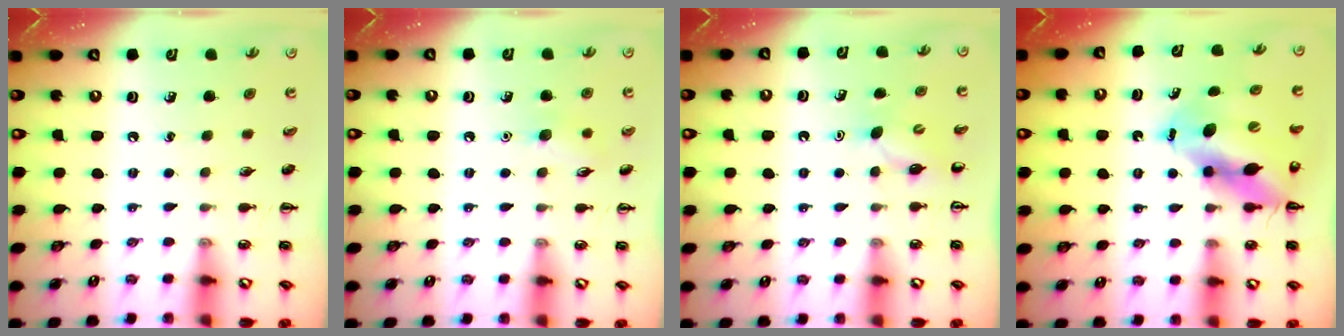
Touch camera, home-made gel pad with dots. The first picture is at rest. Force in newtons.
{"total": 6.8, "press": 6.6, "slide": 1.4}
{"total": 4.7, "press": 4.5, "slide": 1.4}
{"total": 11.7, "press": 11.3, "slide": 3.0}